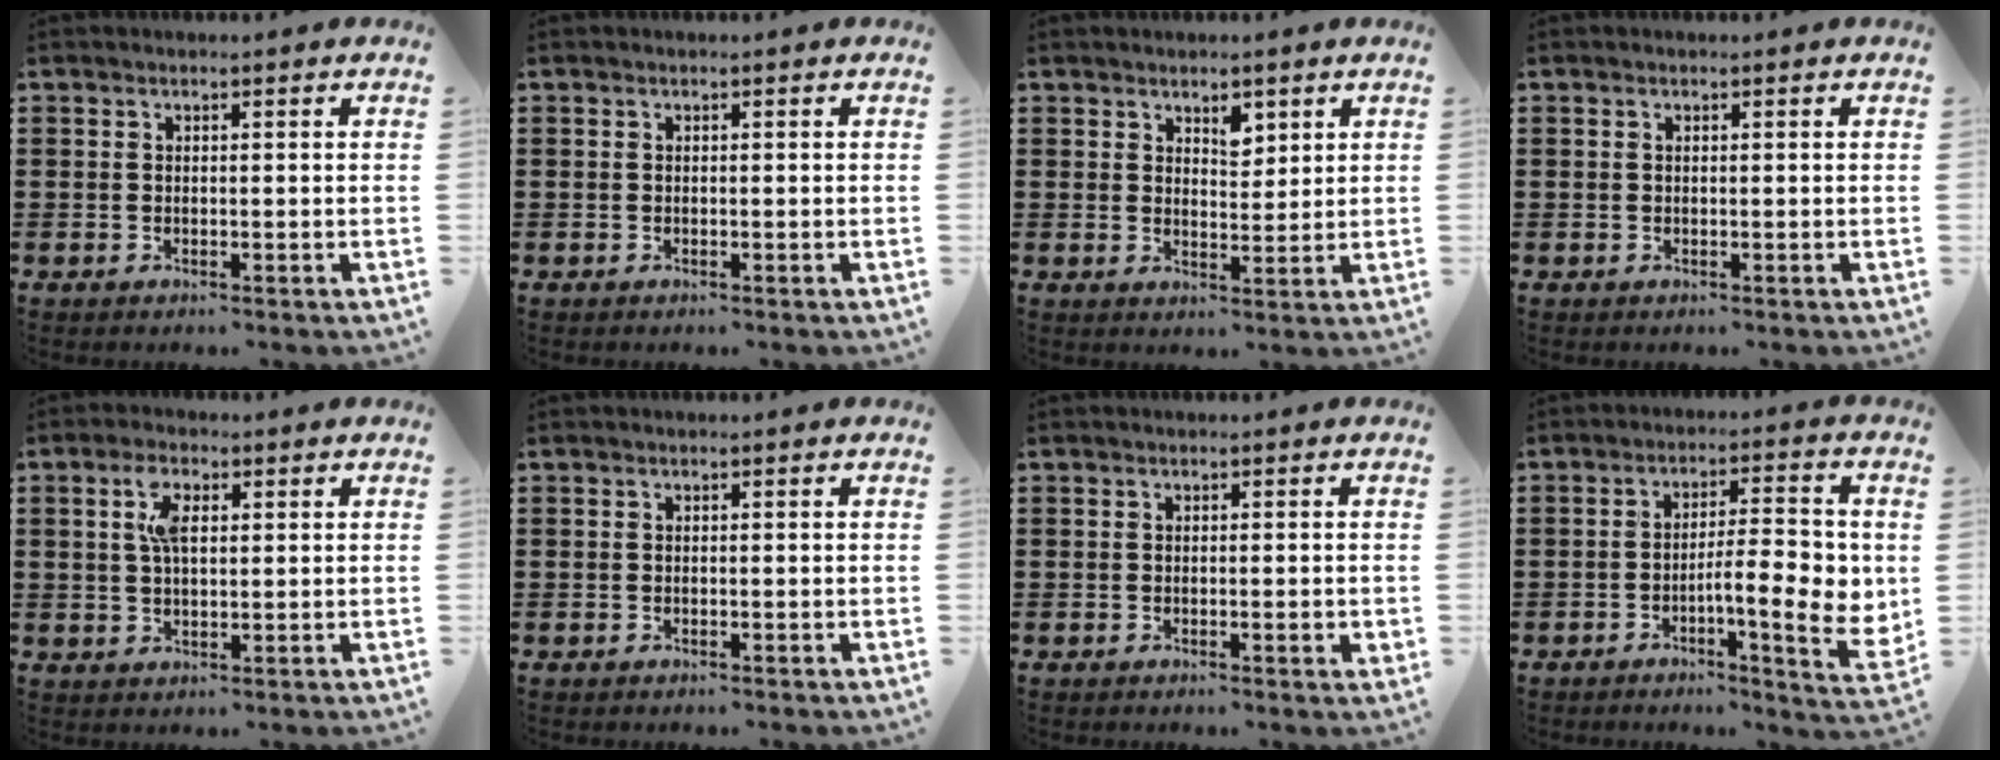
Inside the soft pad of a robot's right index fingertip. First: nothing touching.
{"total": 0.0}
{"total": 3.5, "force": [2.5, 1.8, 1.6], "torque": [-0.021, 0.000, 0.042]}
{"total": 0.0}
{"total": 4.7, "force": [1.4, 2.1, 3.9], "torque": [-0.085, 0.012, 0.023]}
{"total": 0.0}
{"total": 1.2, "force": [-0.2, 0.2, 1.2], "torque": [-0.019, -0.001, -0.003]}
{"total": 9.7, "force": [-1.8, 2.7, 9.2], "torque": [-0.130, -0.002, -0.029]}